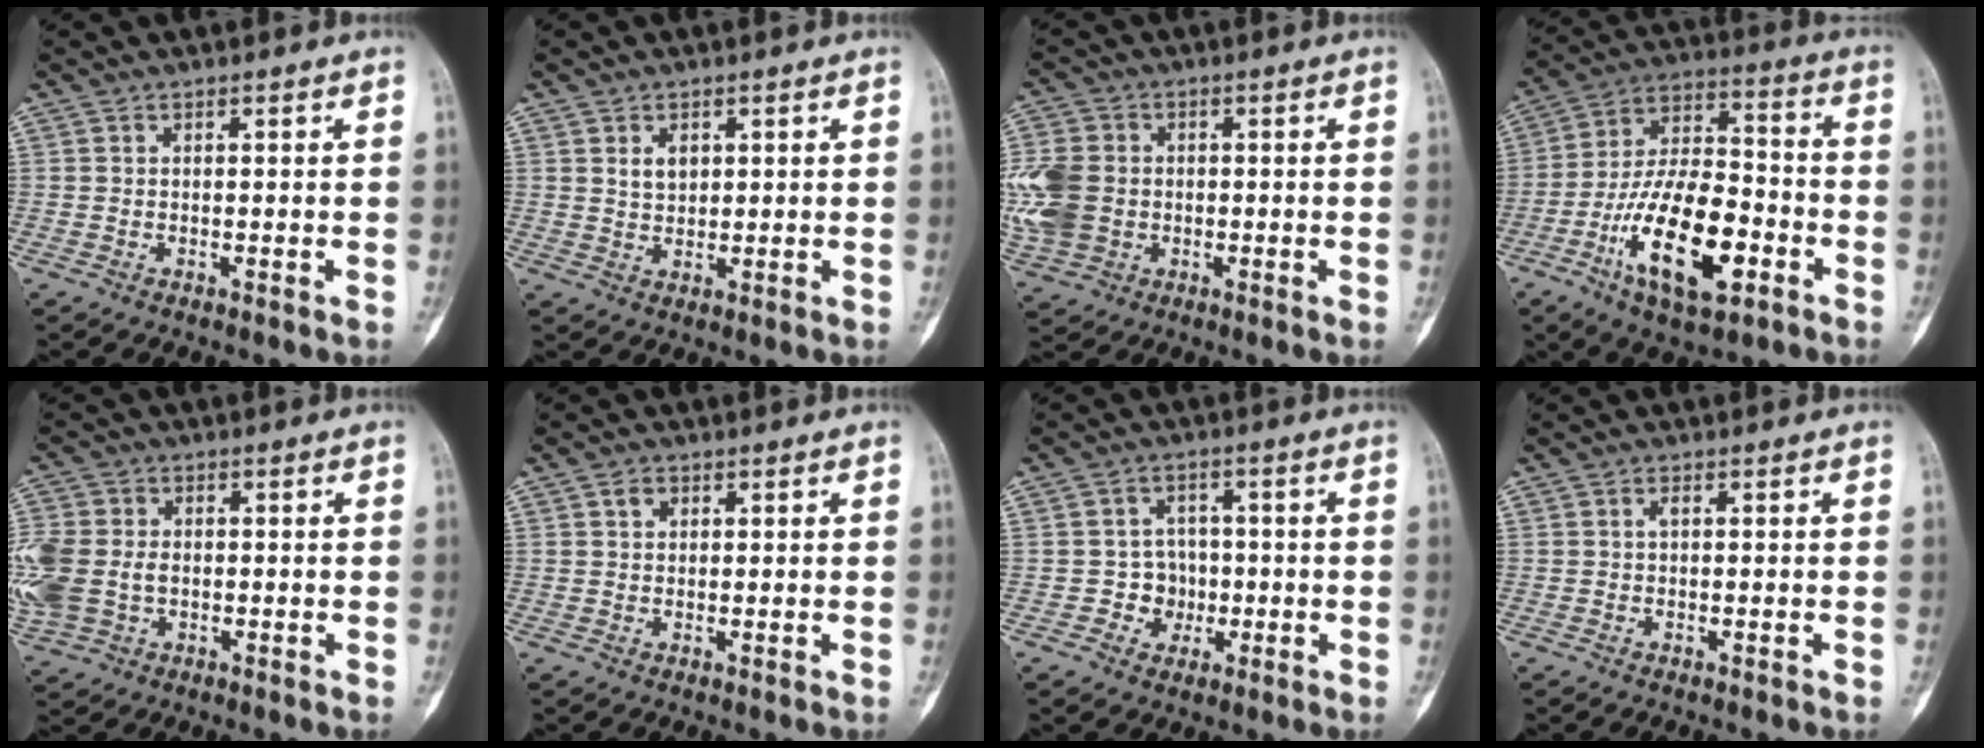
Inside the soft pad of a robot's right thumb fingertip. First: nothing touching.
{"total": 3.1, "force": [1.2, 2.1, 2.0], "torque": [-0.022, -0.008, 0.023]}
{"total": 13.9, "force": [-0.6, 11.2, 8.2], "torque": [-0.210, 0.005, -0.002]}
{"total": 19.7, "force": [-7.6, 8.8, 15.9], "torque": [-0.268, 0.041, -0.130]}
{"total": 15.3, "force": [-1.3, 11.8, 9.6], "torque": [-0.272, 0.007, -0.015]}
{"total": 1.9, "force": [0.8, 1.4, 0.9], "torque": [-0.010, 0.000, 0.011]}
{"total": 5.0, "force": [-1.1, 4.7, 1.2], "torque": [0.021, 0.016, -0.020]}
{"total": 0.7, "force": [0.2, 0.2, 0.7], "torque": [-0.012, 0.000, 0.000]}